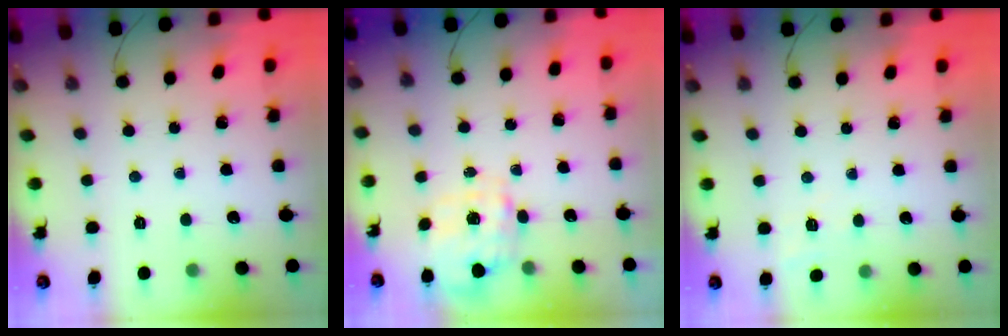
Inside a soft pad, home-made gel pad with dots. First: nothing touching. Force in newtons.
{"total": 4.0, "press": 3.9, "slide": 0.8}
{"total": 7.4, "press": 7.1, "slide": 2.0}